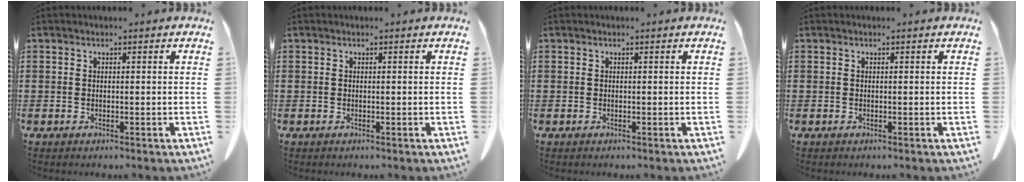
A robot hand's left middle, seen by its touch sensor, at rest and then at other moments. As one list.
[{"total": 0.0}, {"total": 0.0}, {"total": 0.0}]